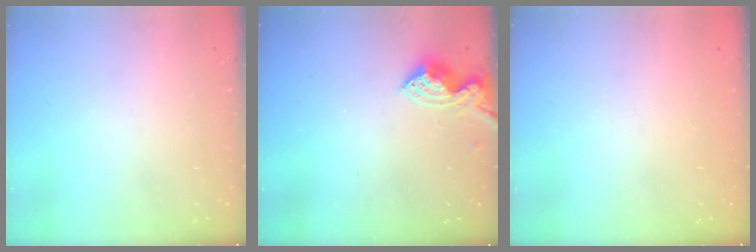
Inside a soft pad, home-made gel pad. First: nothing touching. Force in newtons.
{"total": 8.5, "press": 8.5, "slide": 0.2}
{"total": 1.0, "press": 0.9, "slide": 0.4}